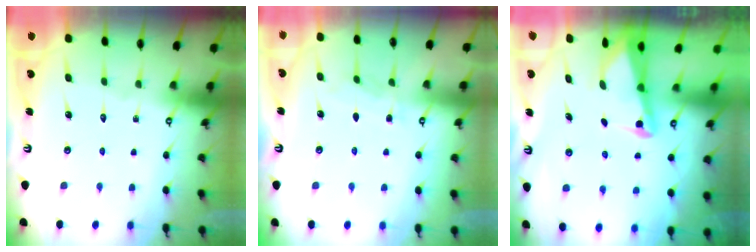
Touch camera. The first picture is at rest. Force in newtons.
{"total": 5.4, "press": 5.4, "slide": 0.6}
{"total": 2.7, "press": 2.6, "slide": 0.6}